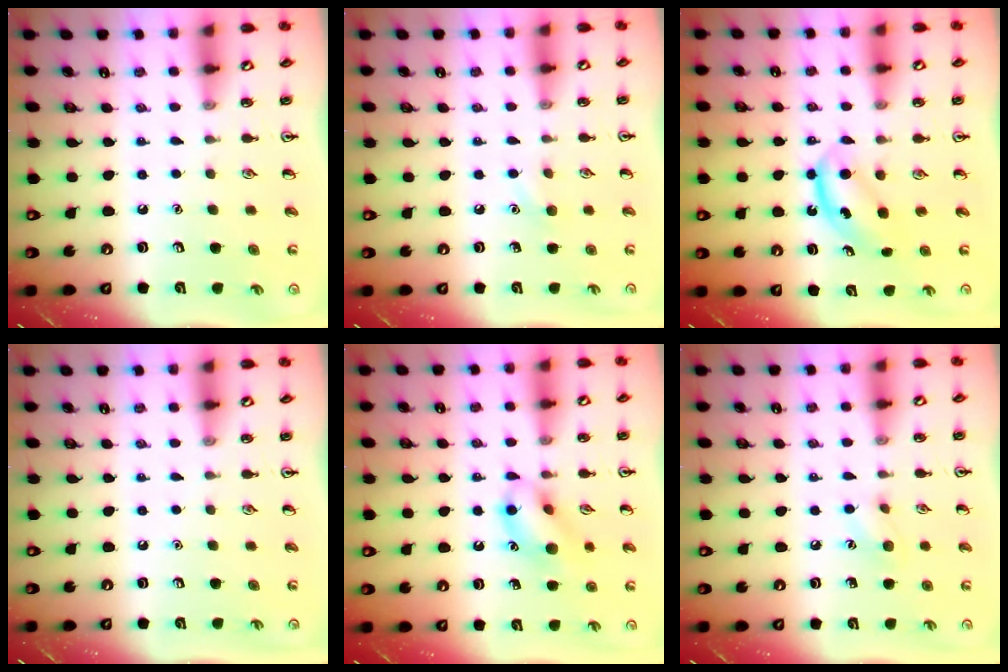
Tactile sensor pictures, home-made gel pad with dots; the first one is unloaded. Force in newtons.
{"total": 5.3, "press": 5.1, "slide": 1.4}
{"total": 5.4, "press": 5.4, "slide": 0.8}
{"total": 0.0}
{"total": 12.0, "press": 11.9, "slide": 1.4}
{"total": 7.5, "press": 7.3, "slide": 1.9}